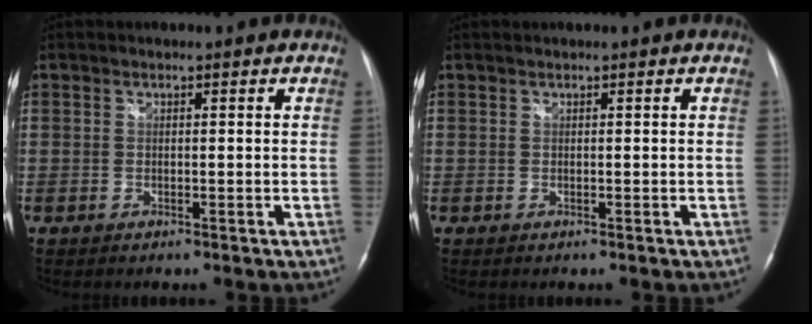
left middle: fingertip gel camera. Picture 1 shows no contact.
{"total": 0.0}